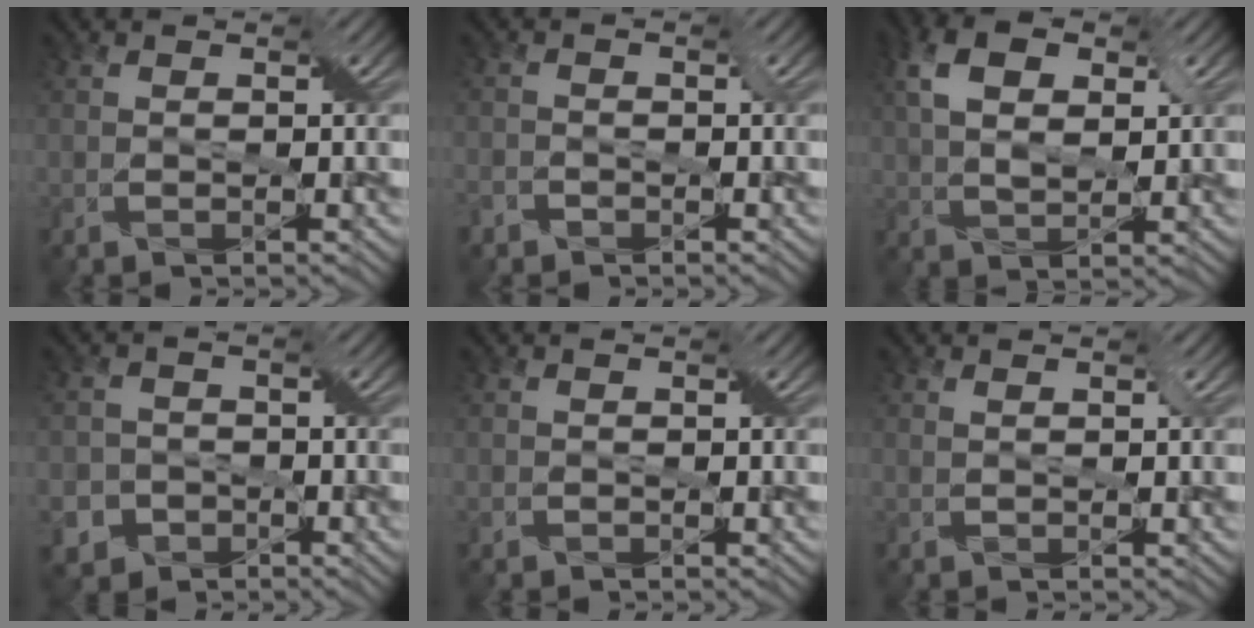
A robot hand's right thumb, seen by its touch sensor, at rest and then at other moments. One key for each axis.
{"total": 2.1, "fx": -1.5, "fy": 1.3, "fz": 0.6, "tx": -0.015, "ty": -0.002, "tz": -0.037}
{"total": 8.1, "fx": 3.0, "fy": 4.4, "fz": 6.1, "tx": -0.129, "ty": 0.011, "tz": 0.054}
{"total": 5.7, "fx": -2.7, "fy": 4.9, "fz": 1.1, "tx": -0.029, "ty": -0.008, "tz": -0.061}
{"total": 0.6, "fx": -0.3, "fy": 0.6, "fz": 0.0, "tx": -0.001, "ty": -0.002, "tz": -0.005}
{"total": 0.9, "fx": 0.4, "fy": 0.4, "fz": 0.7, "tx": -0.018, "ty": 0.001, "tz": 0.010}